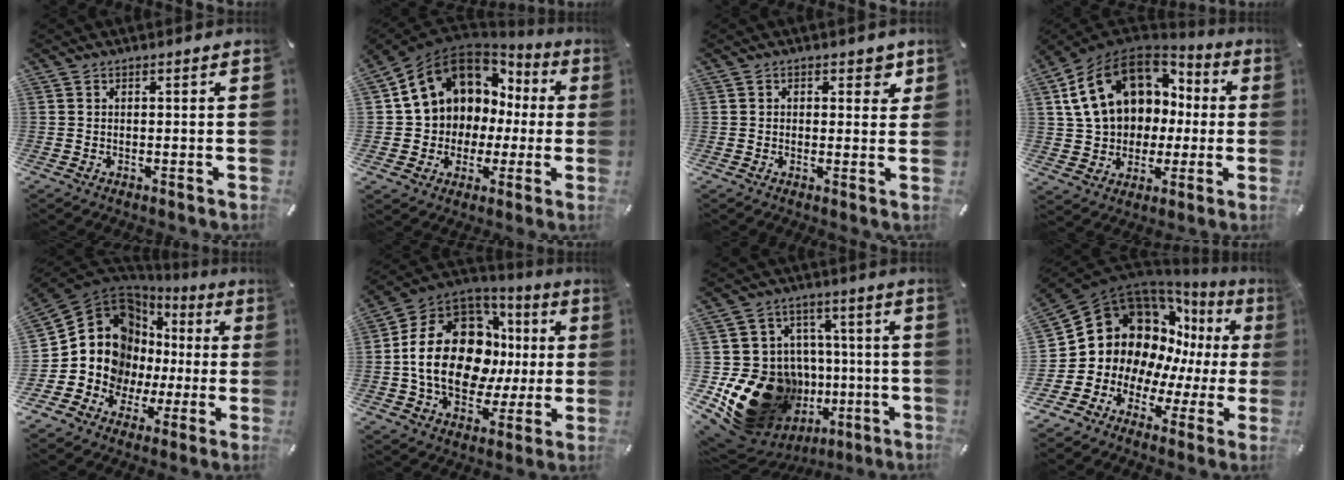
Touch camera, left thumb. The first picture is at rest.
{"total": 12.1, "force": [5.3, 10.1, 4.0], "torque": [-0.090, -0.042, 0.102]}
{"total": 3.4, "force": [1.4, 2.3, 2.2], "torque": [-0.007, -0.007, 0.014]}
{"total": 18.5, "force": [4.8, 14.5, 10.4], "torque": [-0.207, -0.006, 0.093]}
{"total": 14.0, "force": [1.5, 12.8, 5.4], "torque": [-0.122, -0.052, 0.042]}
{"total": 23.5, "force": [1.3, 17.5, 15.8], "torque": [-0.302, -0.001, 0.033]}
{"total": 24.5, "force": [-5.9, 19.7, 13.3], "torque": [-0.230, 0.011, -0.041]}
{"total": 15.9, "force": [5.1, 13.6, 6.6], "torque": [-0.128, -0.069, 0.111]}